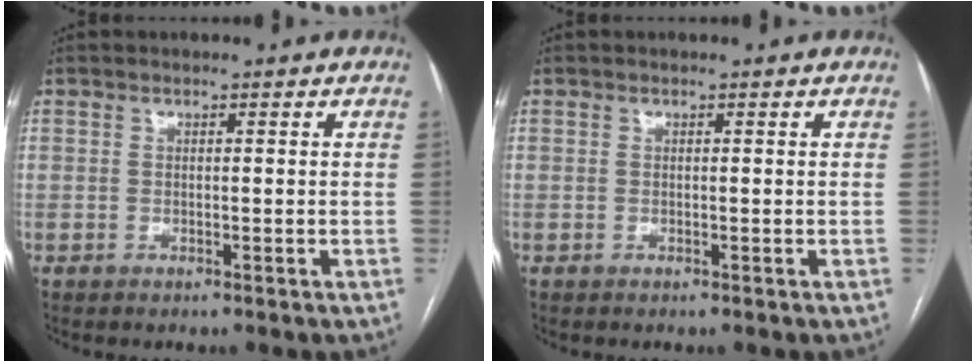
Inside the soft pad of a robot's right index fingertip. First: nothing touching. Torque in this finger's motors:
{"motor_torque": [-0.03, 0.03, 0.00, 0.00]}